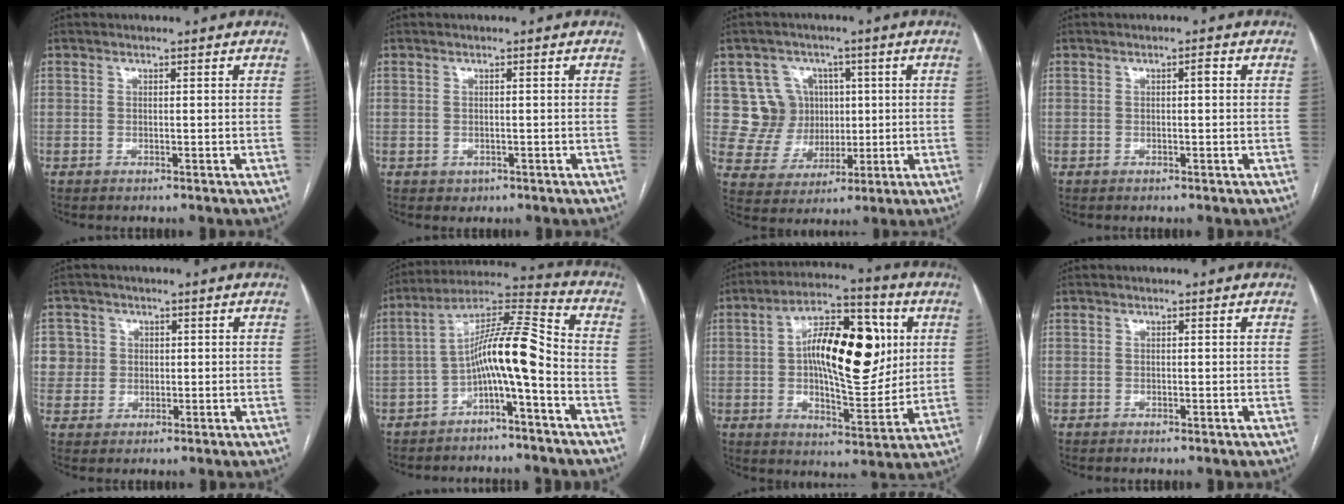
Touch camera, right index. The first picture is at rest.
{"total": 0.8, "force": [-0.2, 0.7, 0.4], "torque": [-0.008, 0.001, 0.003]}
{"total": 9.2, "force": [2.5, 8.8, 1.1], "torque": [-0.019, 0.035, 0.055]}
{"total": 0.9, "force": [0.1, 0.2, 0.9], "torque": [-0.012, 0.003, 0.001]}
{"total": 6.2, "force": [1.4, 6.0, 0.3], "torque": [0.001, 0.017, 0.032]}
{"total": 10.9, "force": [-3.4, 0.7, 10.4], "torque": [-0.178, 0.035, -0.062]}
{"total": 18.0, "force": [3.2, 6.6, 16.5], "torque": [-0.270, 0.025, 0.052]}
{"total": 0.0}